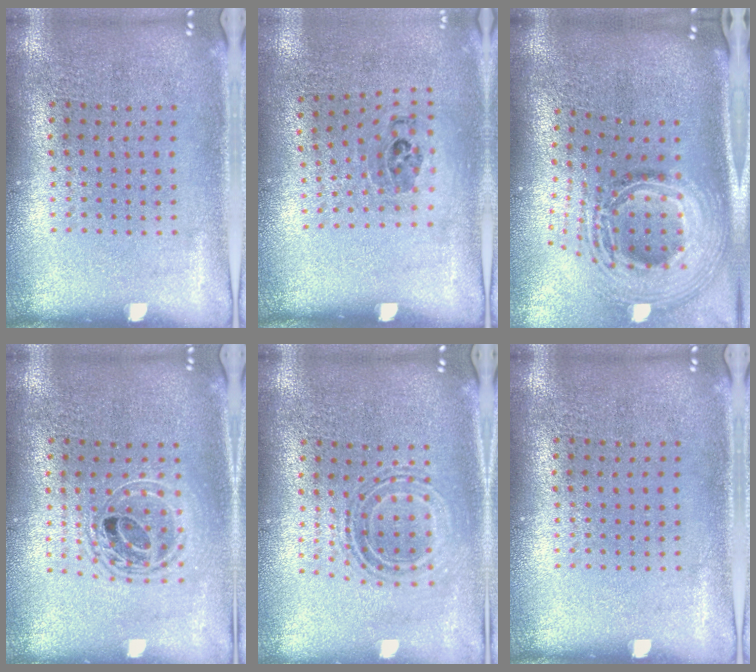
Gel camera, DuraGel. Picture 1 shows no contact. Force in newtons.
{"total": 1.2, "press": 0.8, "slide": 0.9}
{"total": 3.0, "press": 2.1, "slide": 2.1}
{"total": 1.7, "press": 1.4, "slide": 0.9}
{"total": 0.9, "press": 0.8, "slide": 0.3}
{"total": 0.0}